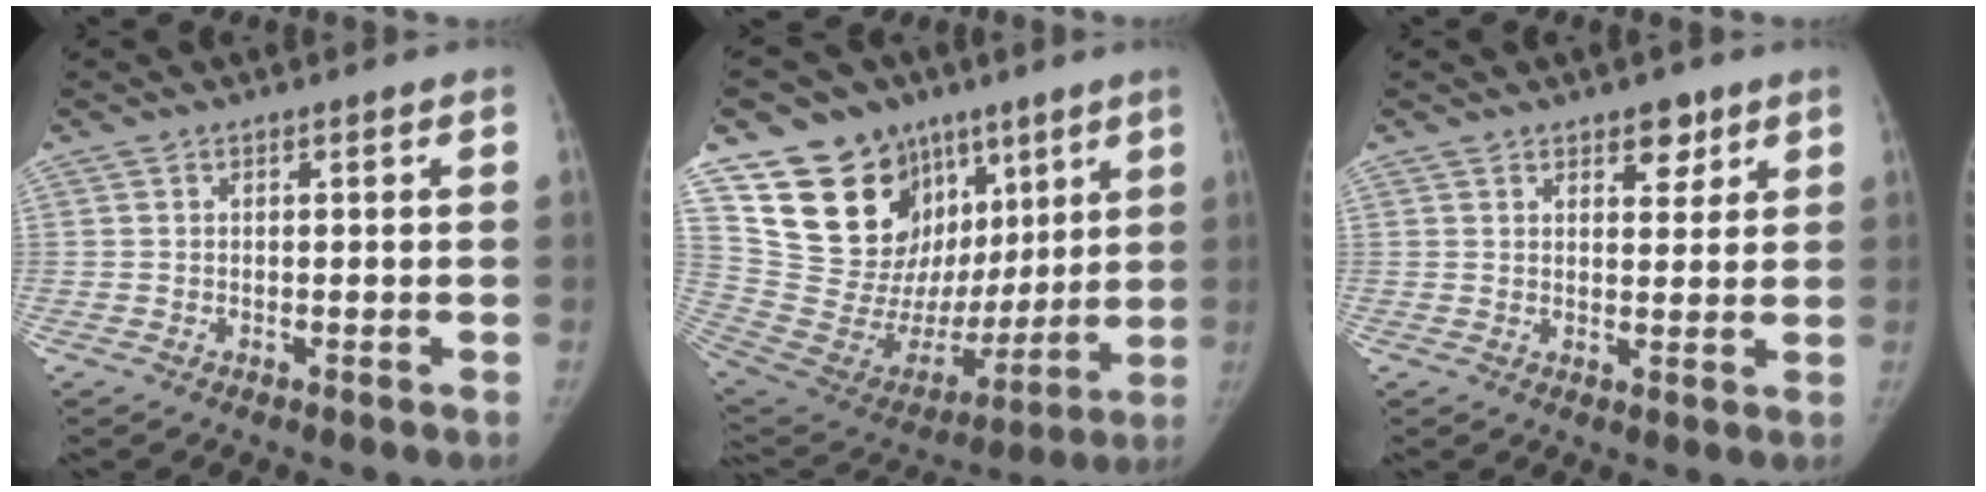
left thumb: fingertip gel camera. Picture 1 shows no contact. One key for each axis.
{"total": 25.4, "fx": 12.1, "fy": 18.2, "fz": 13.0, "tx": -0.155, "ty": 0.000, "tz": 0.229}
{"total": 4.4, "fx": 2.8, "fy": 2.5, "fz": 2.3, "tx": -0.004, "ty": -0.016, "tz": 0.040}